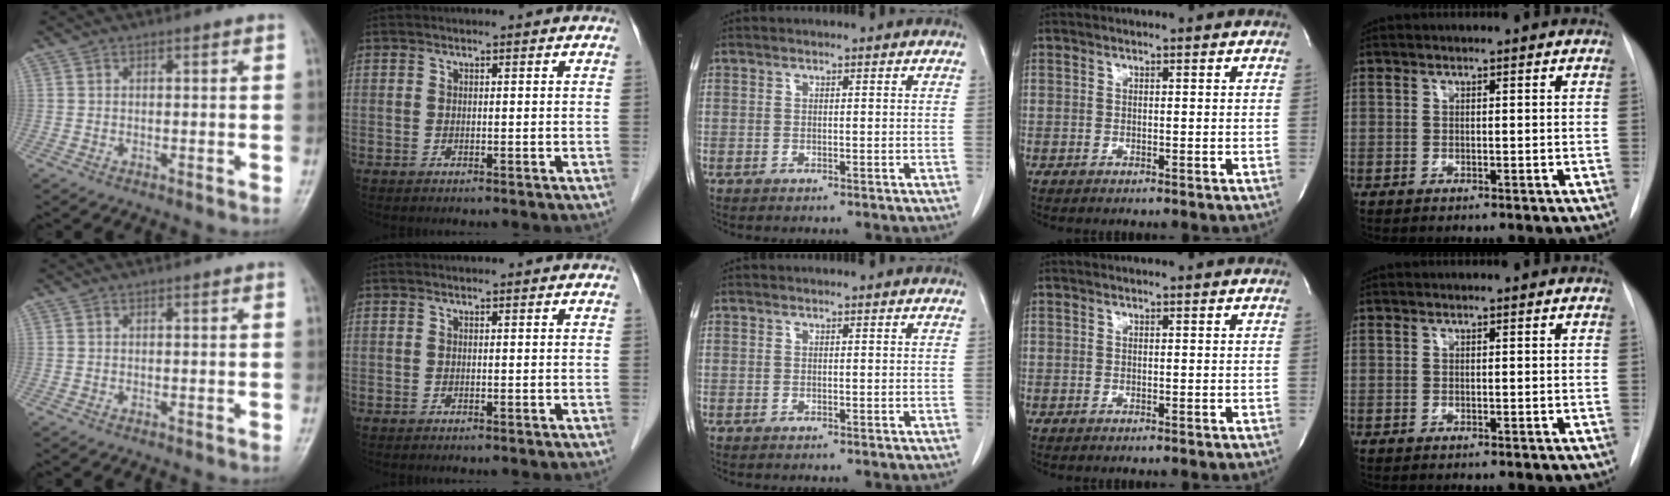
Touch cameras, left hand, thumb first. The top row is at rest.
{}